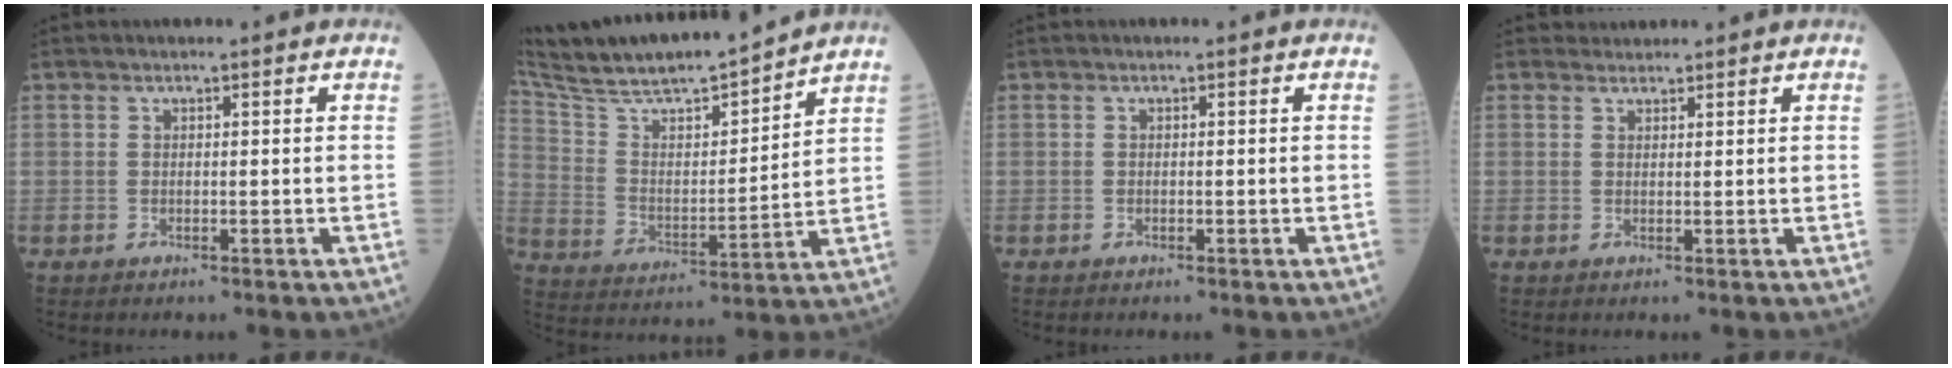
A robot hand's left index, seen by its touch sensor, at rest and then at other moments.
{"total": 18.9, "force": [16.9, 1.3, 8.4], "torque": [-0.159, 0.008, 0.292]}
{"total": 0.0}
{"total": 1.3, "force": [1.2, 0.2, -0.5], "torque": [0.002, 0.006, 0.021]}